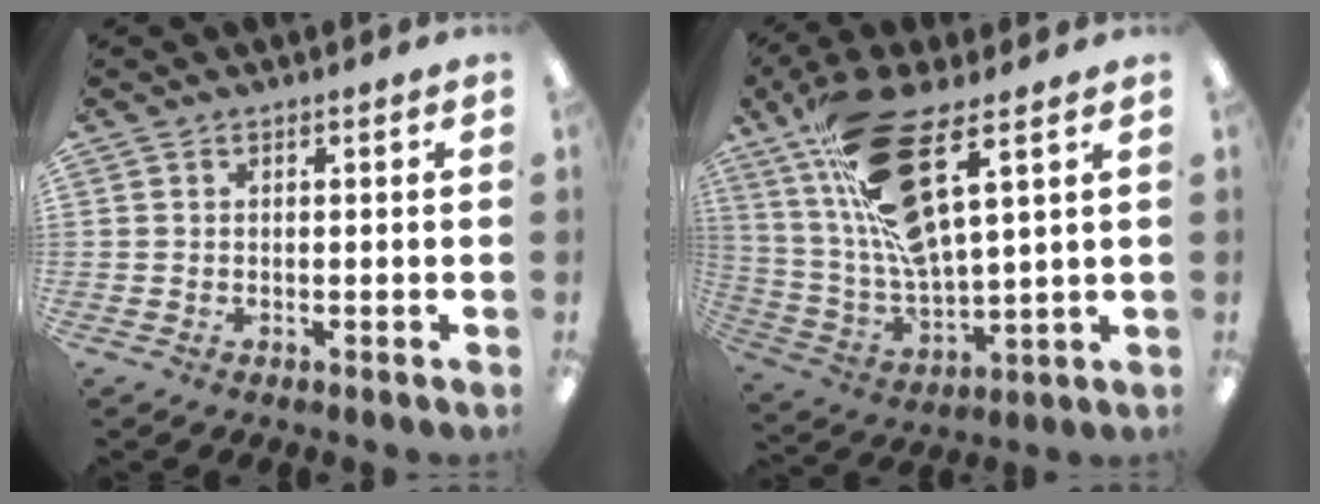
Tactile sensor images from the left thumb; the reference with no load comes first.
{"total": 19.8, "force": [10.9, 5.9, 15.4], "torque": [-0.301, -0.051, 0.182]}